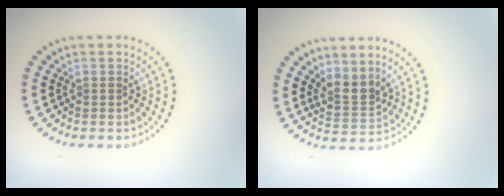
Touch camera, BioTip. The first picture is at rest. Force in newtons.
{"total": 2.5, "press": 2.0, "slide": 1.6}